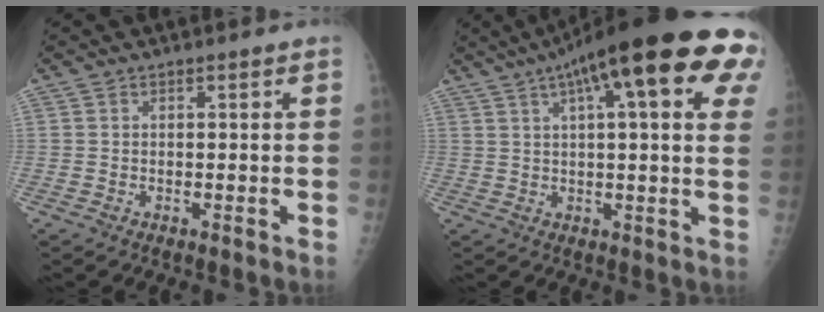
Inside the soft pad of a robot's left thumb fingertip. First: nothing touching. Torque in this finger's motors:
{"motor_torque": [1.15, 0.80, 1.89, -0.88, 0.39]}